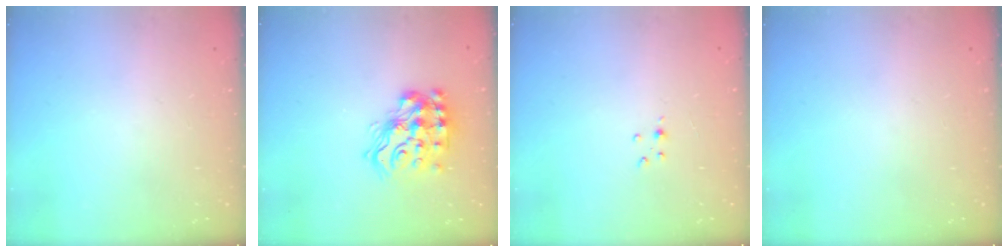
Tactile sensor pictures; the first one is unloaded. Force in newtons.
{"total": 16.1, "press": 16.1, "slide": 1.1}
{"total": 2.8, "press": 2.8, "slide": 0.4}
{"total": 0.0}